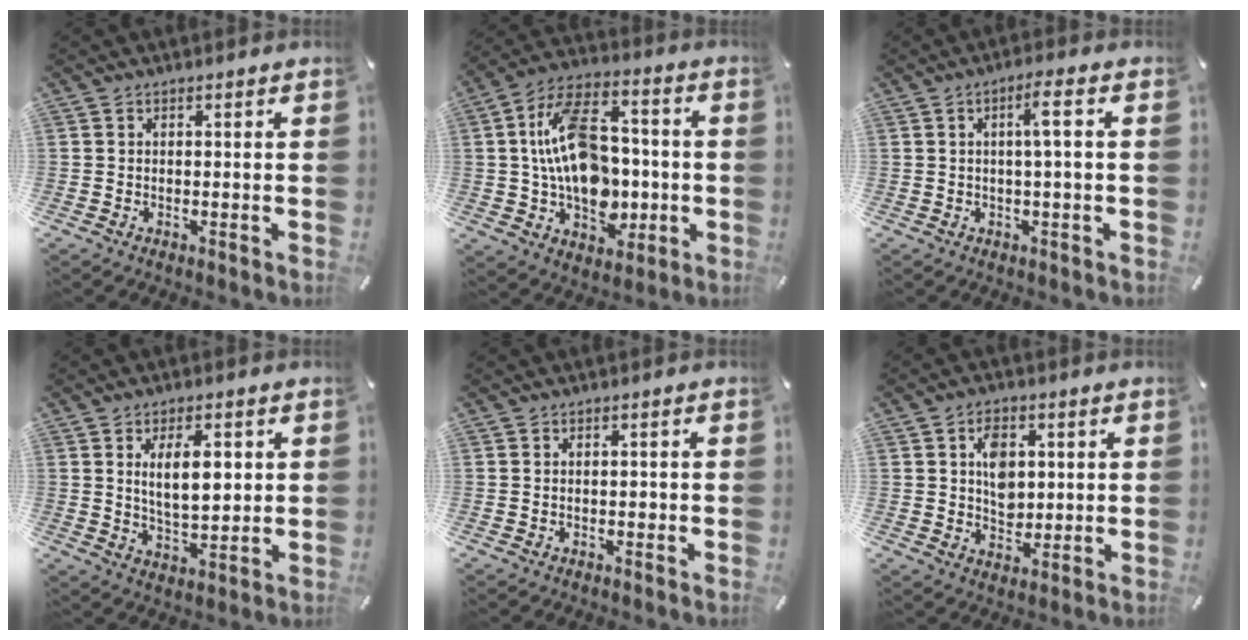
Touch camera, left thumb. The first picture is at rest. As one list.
[{"total": 18.9, "force": [-0.3, 12.8, 13.9], "torque": [-0.264, 0.014, -0.004]}, {"total": 5.1, "force": [0.8, 0.4, 5.0], "torque": [-0.089, -0.002, 0.007]}, {"total": 9.4, "force": [2.5, 4.7, 7.7], "torque": [-0.122, -0.010, 0.035]}, {"total": 1.0, "force": [-0.2, 0.6, 0.8], "torque": [-0.016, 0.001, -0.005]}, {"total": 7.3, "force": [1.4, 5.7, 4.3], "torque": [-0.053, -0.001, 0.021]}]